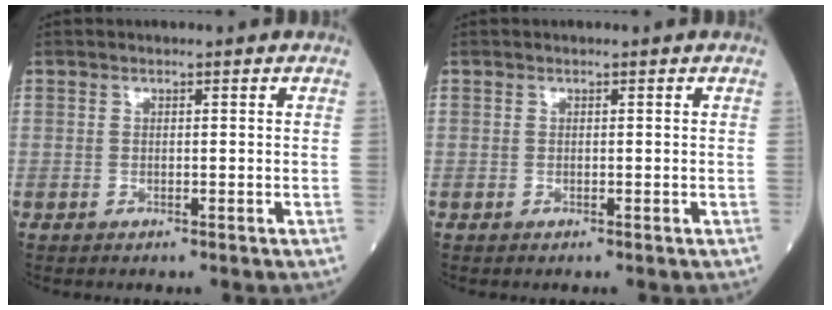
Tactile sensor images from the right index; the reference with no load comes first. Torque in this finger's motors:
{"motor_torque": [0.01, 0.00, 0.00, -0.01]}